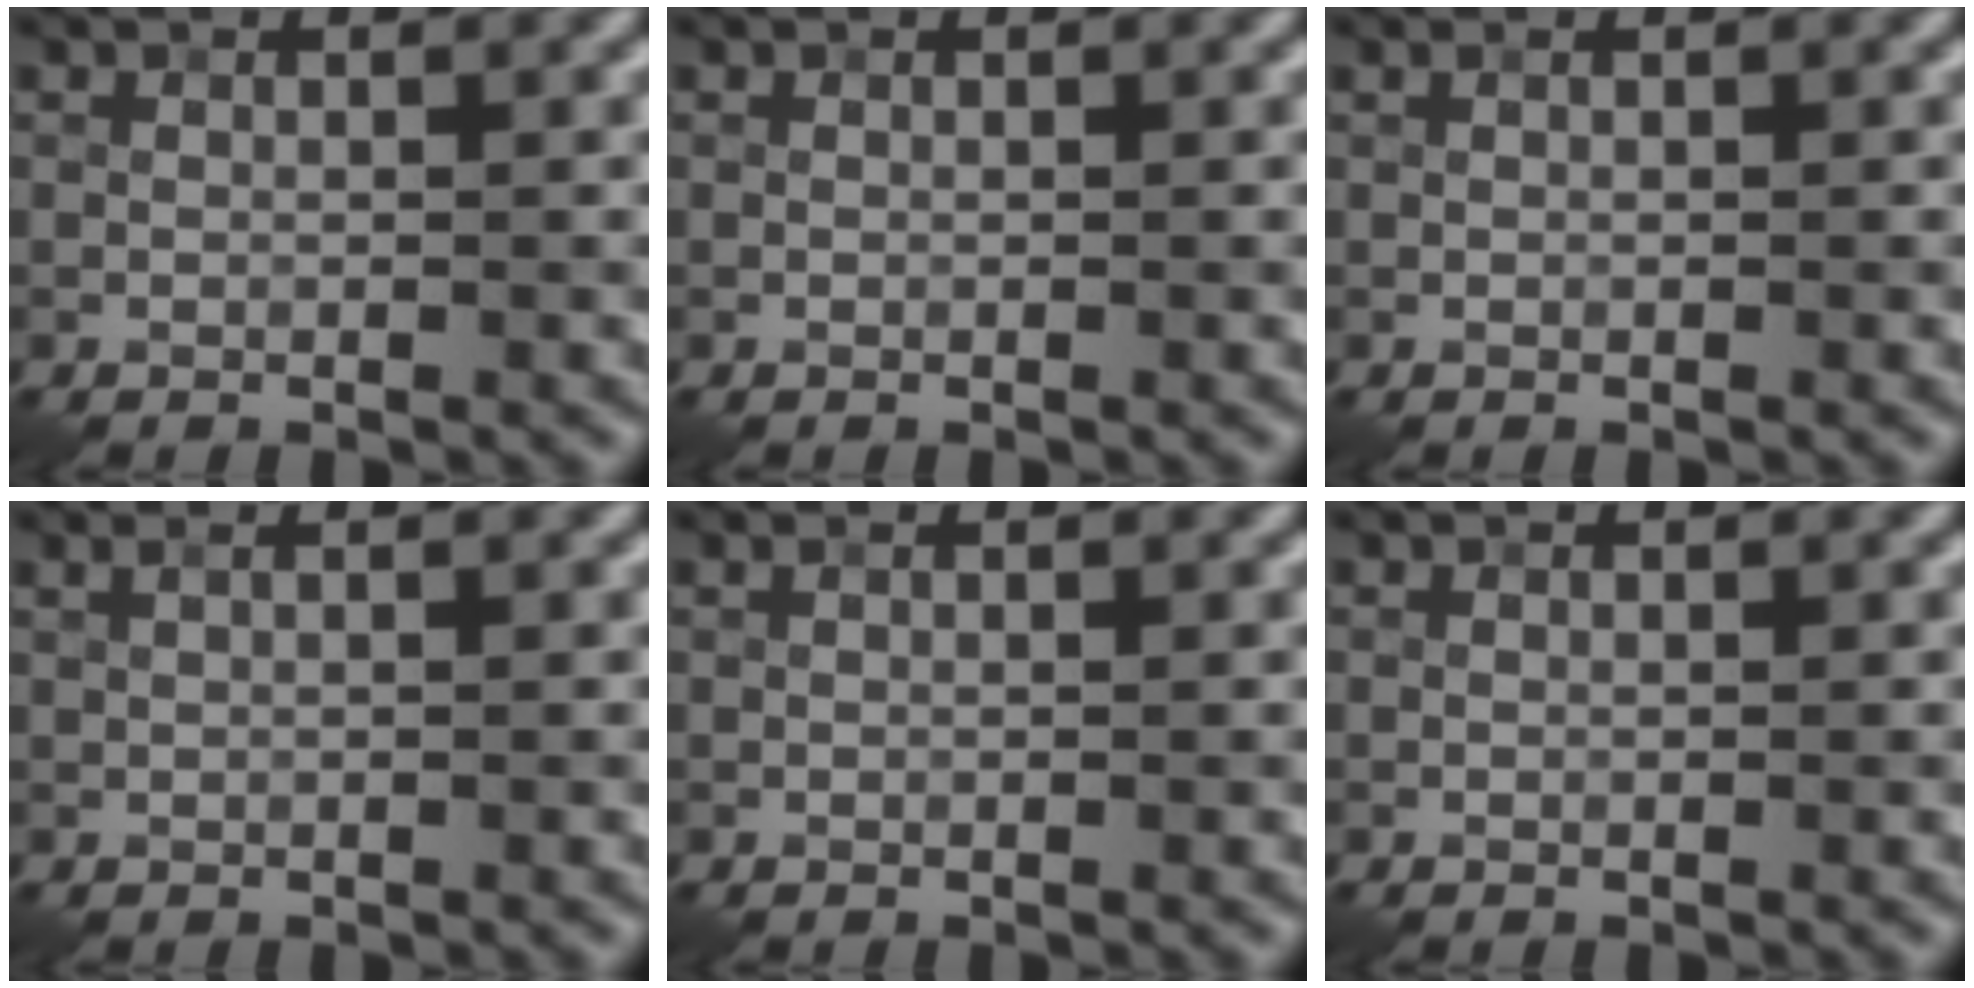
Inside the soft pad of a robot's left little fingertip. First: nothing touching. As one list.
[{"total": 0.0}, {"total": 0.0}, {"total": 1.3, "force": [0.7, 0.6, 1.0], "torque": [-0.009, 0.002, 0.002]}, {"total": 0.0}, {"total": 0.0}]